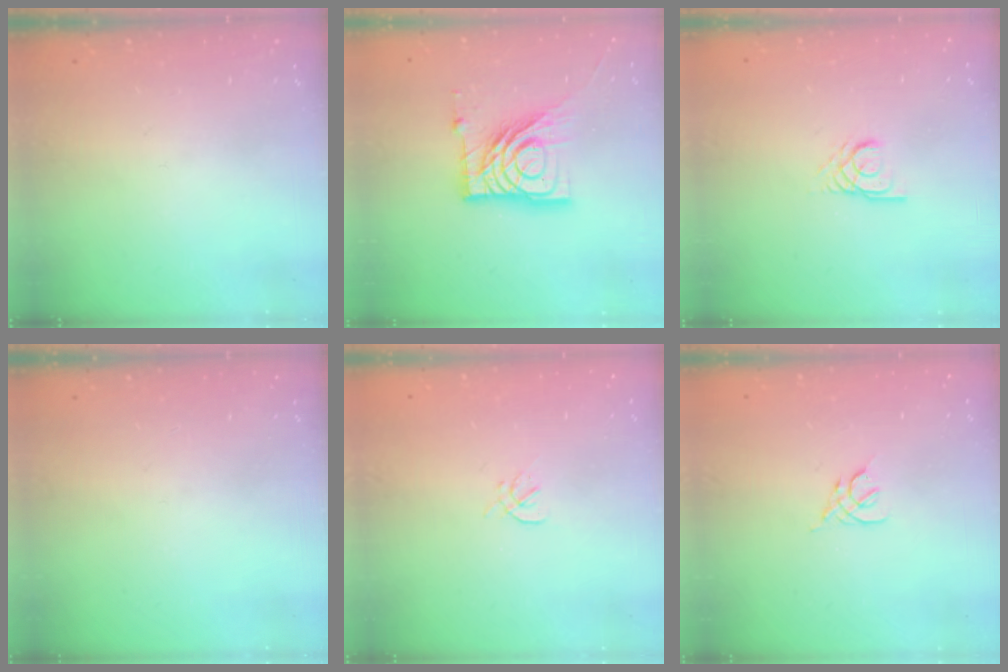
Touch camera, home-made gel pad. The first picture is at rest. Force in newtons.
{"total": 15.9, "press": 15.8, "slide": 1.4}
{"total": 2.8, "press": 2.8, "slide": 0.1}
{"total": 0.0}
{"total": 1.6, "press": 1.5, "slide": 0.6}
{"total": 2.4, "press": 2.3, "slide": 0.6}